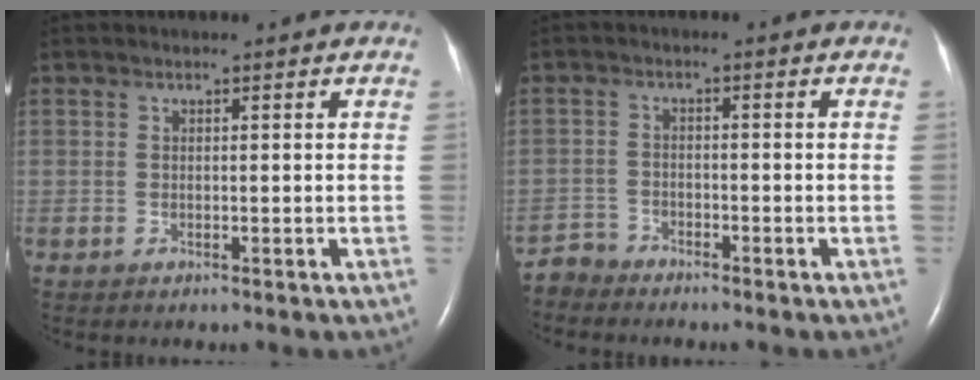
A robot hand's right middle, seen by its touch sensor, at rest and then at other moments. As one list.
[{"total": 3.0, "force": [-2.8, 0.4, -1.0], "torque": [0.022, -0.009, -0.056]}]